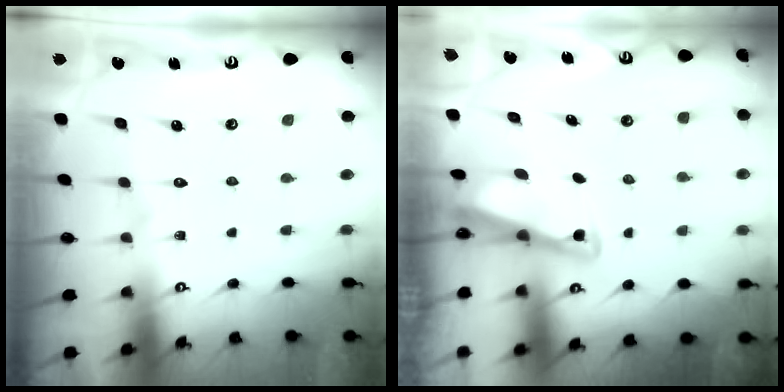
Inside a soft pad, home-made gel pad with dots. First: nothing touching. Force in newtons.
{"total": 2.8, "press": 2.8, "slide": 0.3}